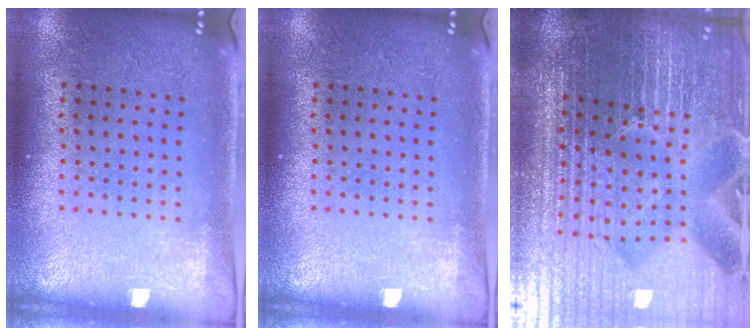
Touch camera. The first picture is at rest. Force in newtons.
{"total": 0.0}
{"total": 7.3, "press": 6.3, "slide": 3.5}